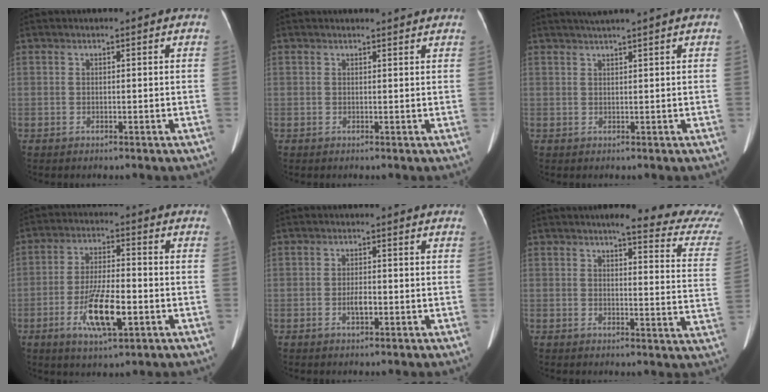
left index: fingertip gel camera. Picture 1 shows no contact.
{"total": 2.6, "force": [2.6, 0.6, 0.3], "torque": [-0.007, 0.018, 0.026]}
{"total": 2.1, "force": [1.8, -0.6, 1.0], "torque": [-0.013, 0.013, 0.036]}
{"total": 9.9, "force": [-3.6, 2.4, 8.9], "torque": [-0.172, -0.010, -0.062]}
{"total": 2.1, "force": [-0.9, 0.8, 1.8], "torque": [-0.032, 0.000, -0.013]}
{"total": 16.7, "force": [14.8, 1.8, 7.4], "torque": [-0.074, -0.049, 0.148]}